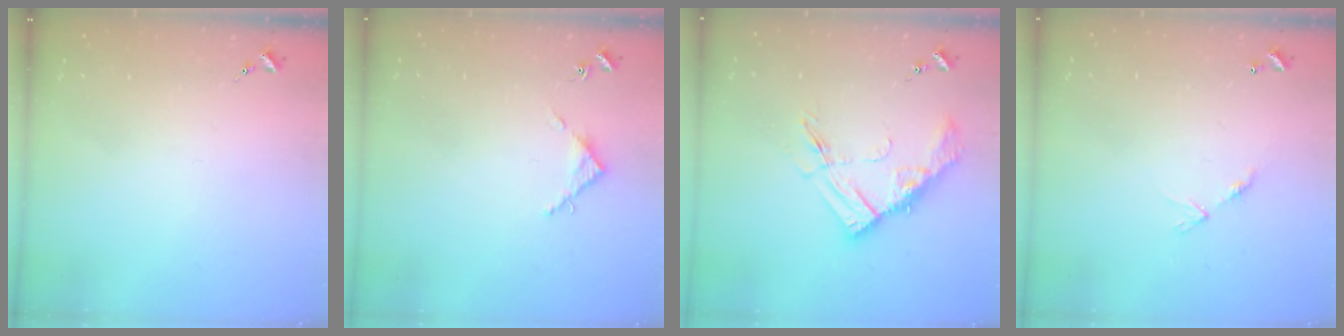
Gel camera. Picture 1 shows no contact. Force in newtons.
{"total": 3.6, "press": 3.6, "slide": 0.3}
{"total": 14.1, "press": 14.0, "slide": 1.1}
{"total": 6.2, "press": 6.2, "slide": 0.7}